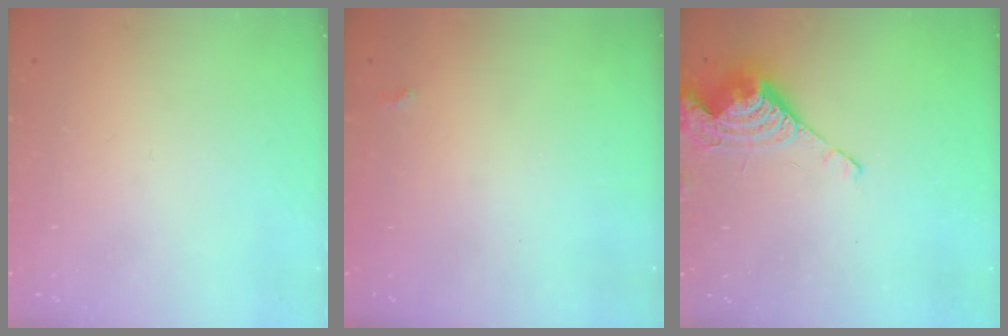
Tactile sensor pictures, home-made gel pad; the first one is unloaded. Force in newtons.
{"total": 2.0, "press": 2.0, "slide": 0.5}
{"total": 9.0, "press": 9.0, "slide": 0.2}